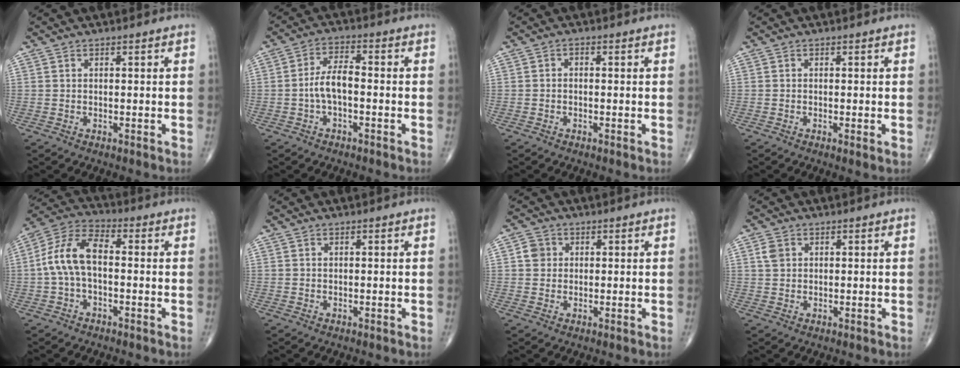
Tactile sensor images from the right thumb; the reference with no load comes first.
{"total": 5.4, "force": [-1.2, 2.4, 4.7], "torque": [-0.089, 0.024, -0.028]}
{"total": 0.9, "force": [-0.3, 0.5, 0.6], "torque": [-0.005, 0.005, -0.010]}
{"total": 1.1, "force": [-0.3, 0.1, 1.0], "torque": [-0.024, -0.005, -0.009]}
{"total": 10.3, "force": [-0.5, 5.6, 8.7], "torque": [-0.176, 0.036, -0.018]}
{"total": 0.0}
{"total": 3.0, "force": [0.6, 2.8, 1.1], "torque": [-0.003, 0.003, 0.006]}
{"total": 2.4, "force": [0.9, 1.9, 1.2], "torque": [-0.020, 0.002, 0.017]}